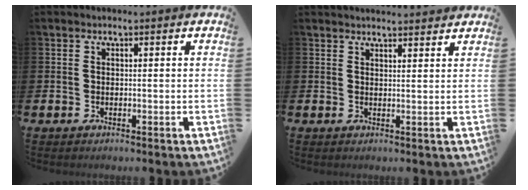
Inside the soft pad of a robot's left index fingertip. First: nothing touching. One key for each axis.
{"total": 2.4, "fx": 2.4, "fy": -0.1, "fz": -0.1, "tx": 0.006, "ty": -0.016, "tz": 0.041}